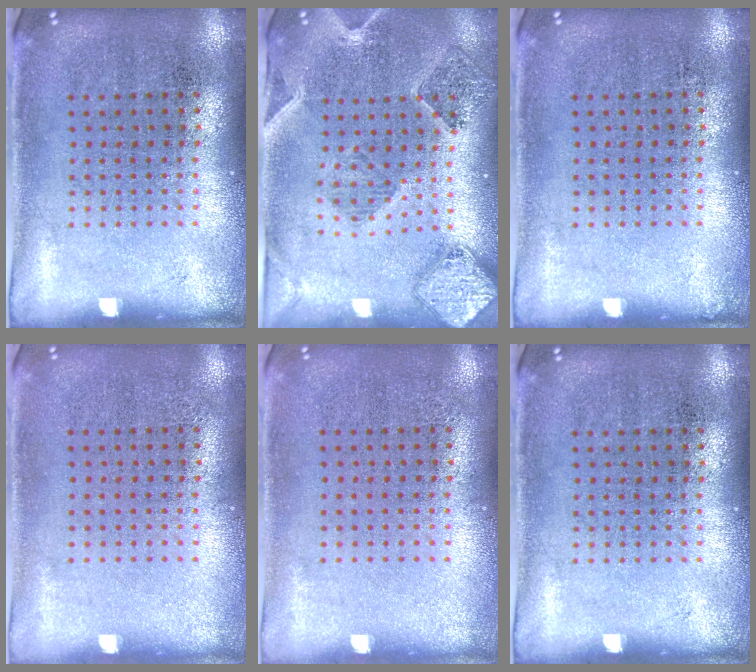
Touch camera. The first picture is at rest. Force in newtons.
{"total": 1.6, "press": 1.5, "slide": 0.3}
{"total": 0.0}
{"total": 0.0}
{"total": 0.0}
{"total": 0.0}